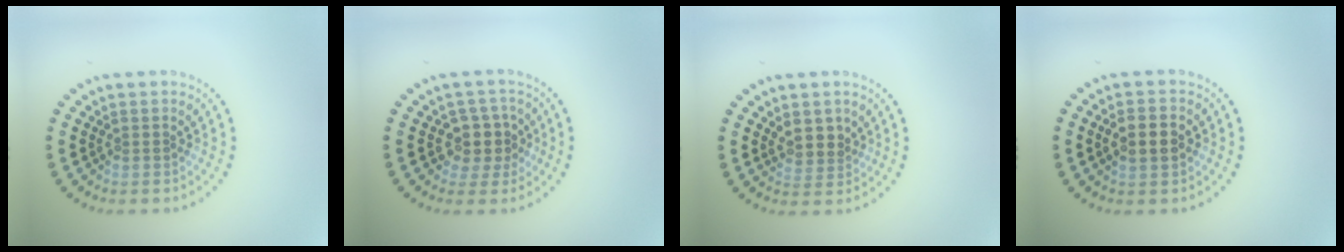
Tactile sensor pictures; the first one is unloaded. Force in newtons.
{"total": 2.9, "press": 2.6, "slide": 1.4}
{"total": 2.4, "press": 2.2, "slide": 1.1}
{"total": 2.8, "press": 2.8, "slide": 0.3}